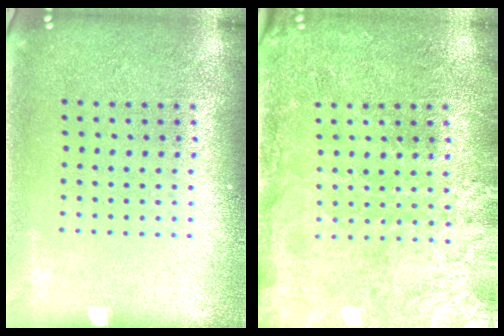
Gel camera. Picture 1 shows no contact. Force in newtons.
{"total": 3.3, "press": 3.2, "slide": 0.8}